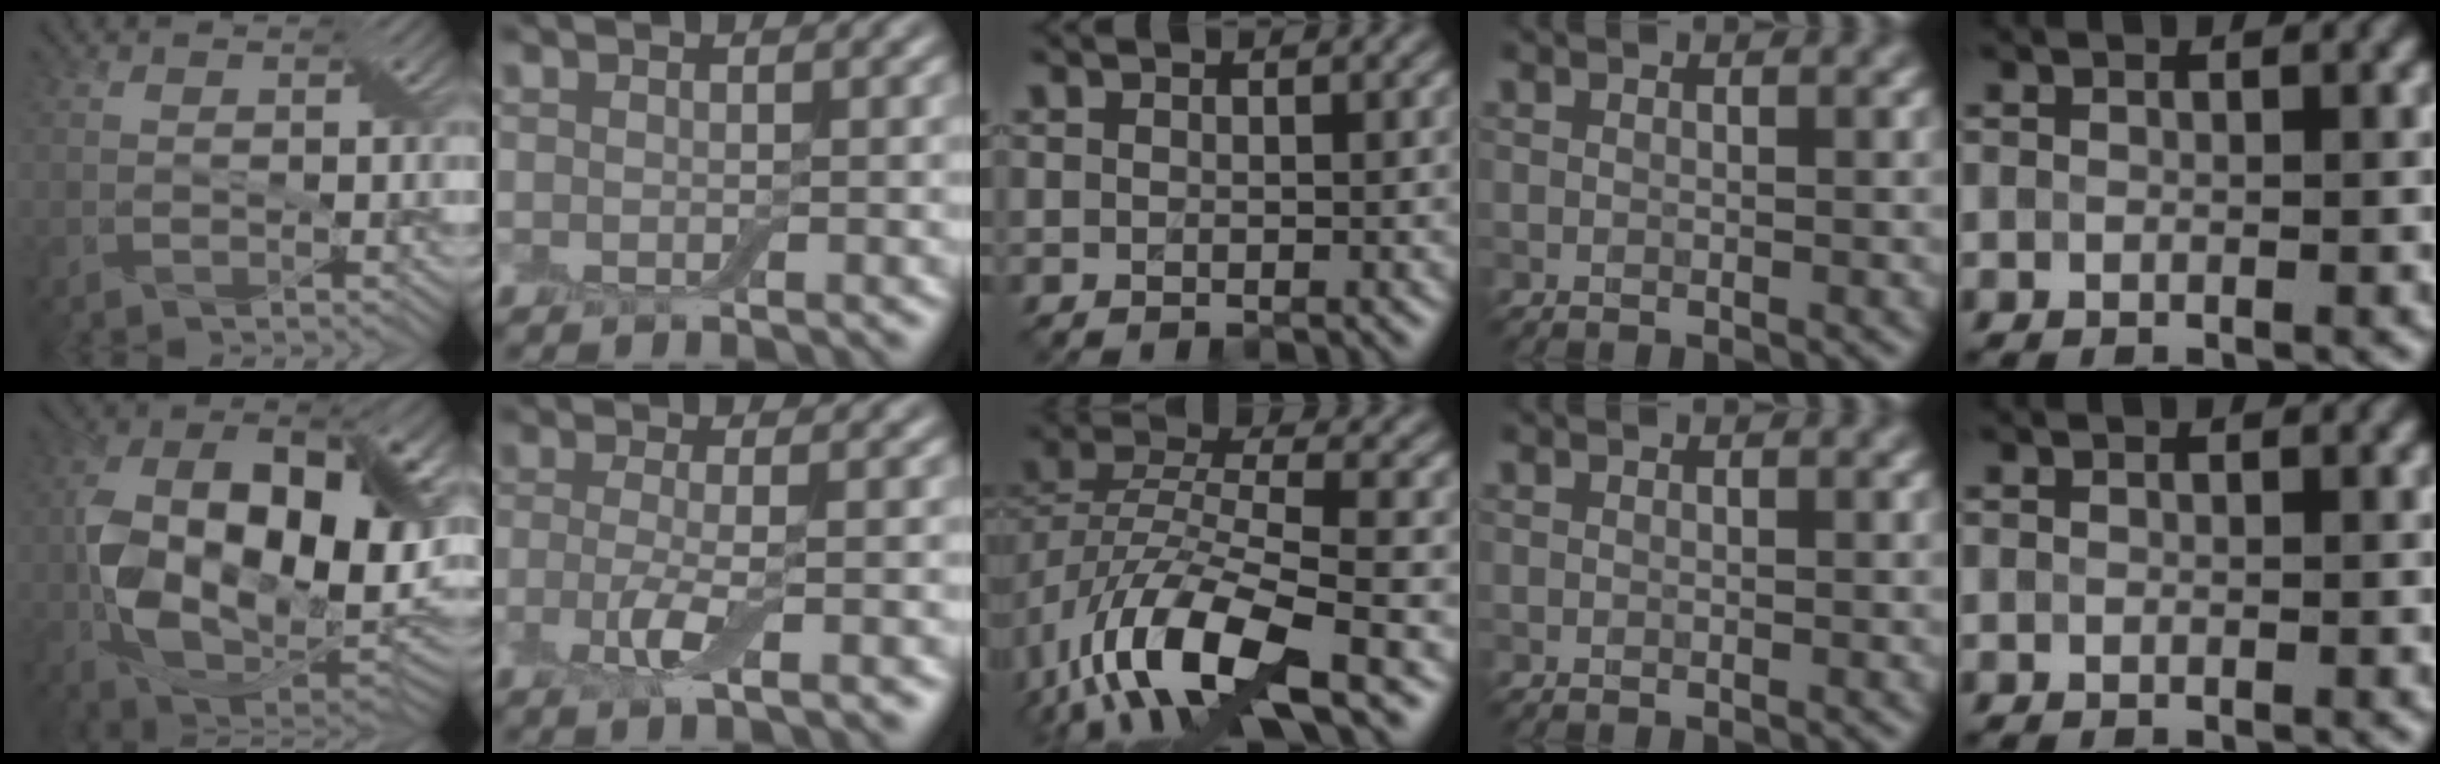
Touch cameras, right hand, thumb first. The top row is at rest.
{"thumb": {"total": 19.3, "force": [0.2, 12.4, 14.8], "torque": [-0.282, -0.034, 0.032]}, "index": {"total": 3.6, "force": [-1.0, 0.8, 3.4], "torque": [-0.071, -0.010, -0.023]}, "middle": {"total": 11.1, "force": [-5.5, 4.4, 8.6], "torque": [-0.170, -0.004, -0.106]}}